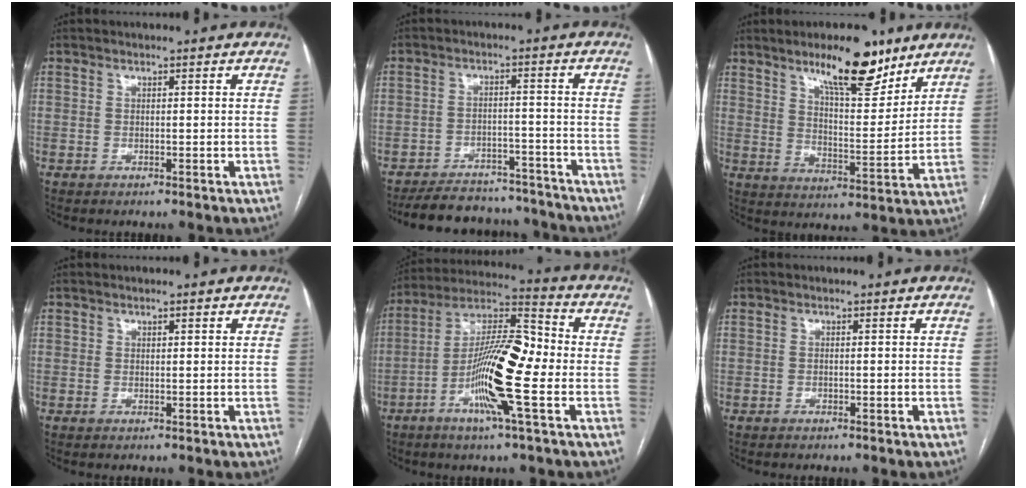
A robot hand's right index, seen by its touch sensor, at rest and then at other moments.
{"total": 14.4, "force": [-13.3, 4.7, 3.0], "torque": [-0.044, 0.017, -0.175]}
{"total": 12.9, "force": [9.2, 3.3, 8.5], "torque": [-0.127, -0.009, 0.147]}
{"total": 0.8, "force": [0.5, 0.3, 0.5], "torque": [-0.011, 0.003, 0.008]}
{"total": 15.1, "force": [-3.7, 1.6, 14.5], "torque": [-0.270, 0.006, -0.073]}
{"total": 0.0}